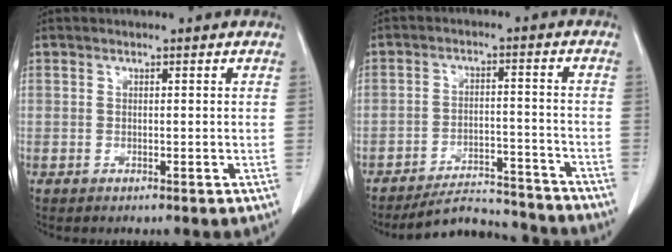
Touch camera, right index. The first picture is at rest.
{"total": 10.1, "force": [-9.9, 1.8, 0.3], "torque": [0.005, 0.021, -0.145]}